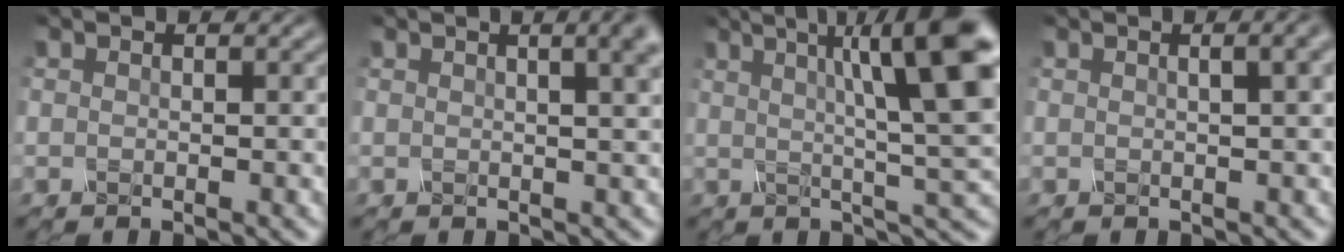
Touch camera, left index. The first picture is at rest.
{"total": 9.1, "force": [3.7, 4.5, 7.0], "torque": [-0.012, 0.067, 0.011]}
{"total": 11.5, "force": [3.2, 2.3, 10.8], "torque": [-0.136, 0.010, 0.059]}
{"total": 7.2, "force": [2.7, 3.6, 5.6], "torque": [-0.015, 0.055, 0.004]}